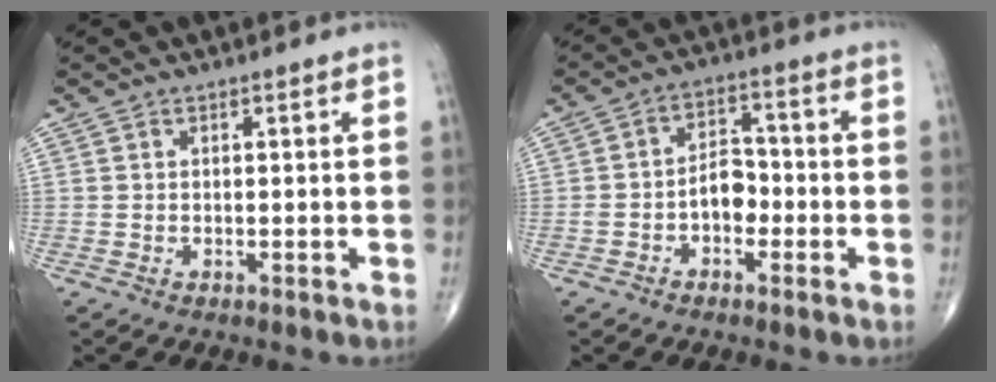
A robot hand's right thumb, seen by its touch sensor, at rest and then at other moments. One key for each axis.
{"total": 5.7, "fx": -1.9, "fy": 3.8, "fz": 3.9, "tx": -0.048, "ty": 0.031, "tz": -0.040}